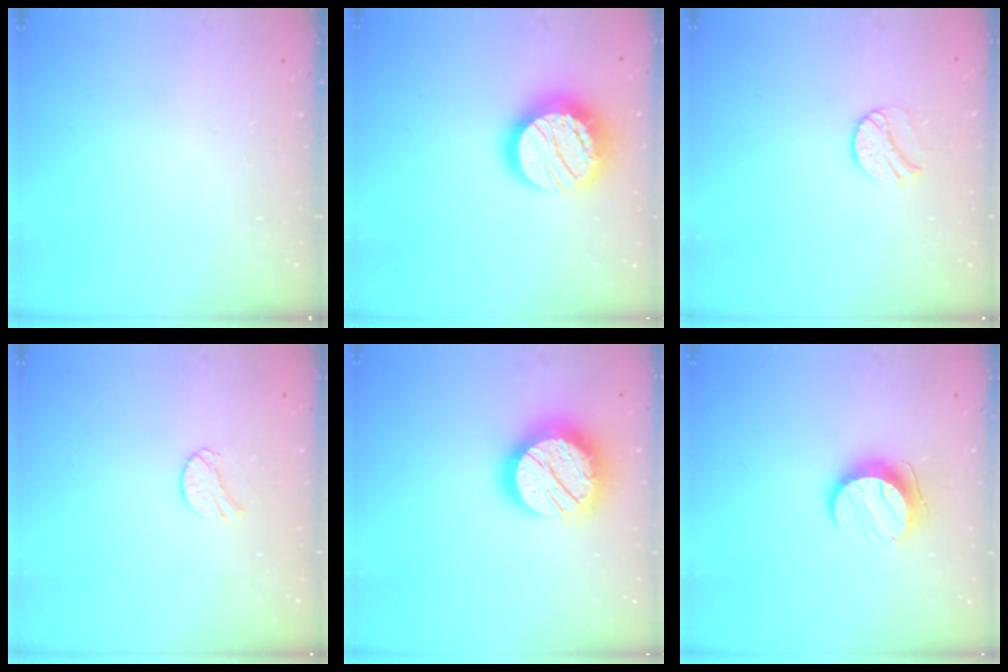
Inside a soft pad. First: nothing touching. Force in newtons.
{"total": 19.6, "press": 19.5, "slide": 1.3}
{"total": 8.3, "press": 8.2, "slide": 0.8}
{"total": 7.7, "press": 7.7, "slide": 0.2}
{"total": 20.0, "press": 19.9, "slide": 1.5}
{"total": 9.7, "press": 9.7, "slide": 0.5}